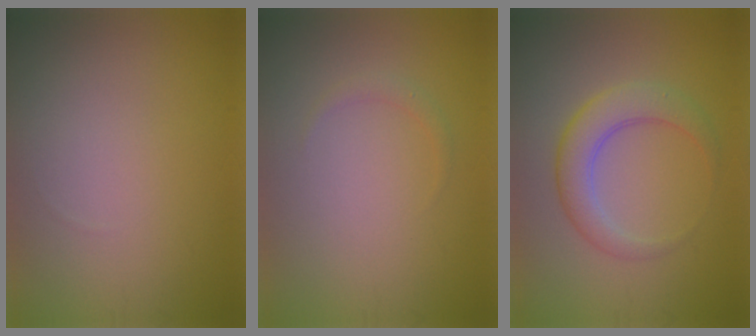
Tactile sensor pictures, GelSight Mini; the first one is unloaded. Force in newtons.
{"total": 0.8, "press": 0.8, "slide": 0.0}
{"total": 3.8, "press": 3.8, "slide": 0.2}